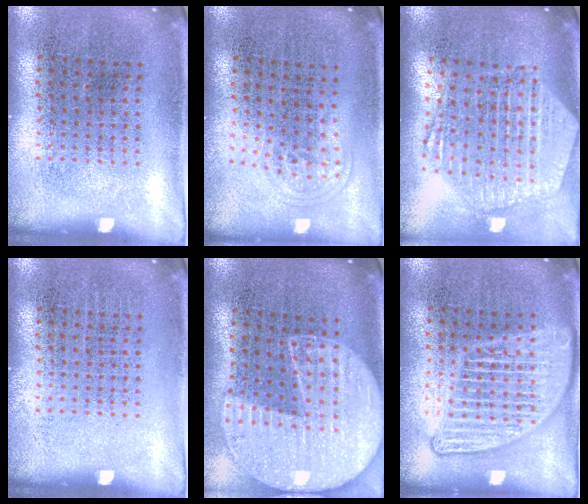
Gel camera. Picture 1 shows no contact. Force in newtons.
{"total": 1.0, "press": 0.6, "slide": 0.7}
{"total": 2.6, "press": 2.2, "slide": 1.5}
{"total": 0.0}
{"total": 2.0, "press": 1.8, "slide": 0.8}
{"total": 2.1, "press": 2.1, "slide": 0.2}